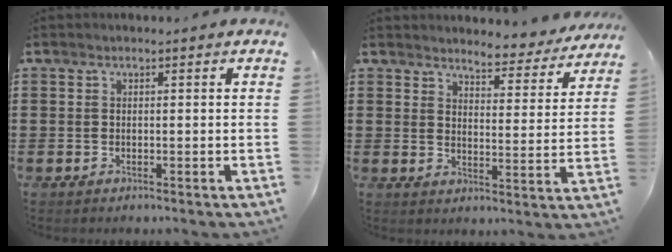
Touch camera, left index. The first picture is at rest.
{"total": 4.6, "force": [4.6, 0.1, 0.6], "torque": [-0.019, -0.033, 0.076]}